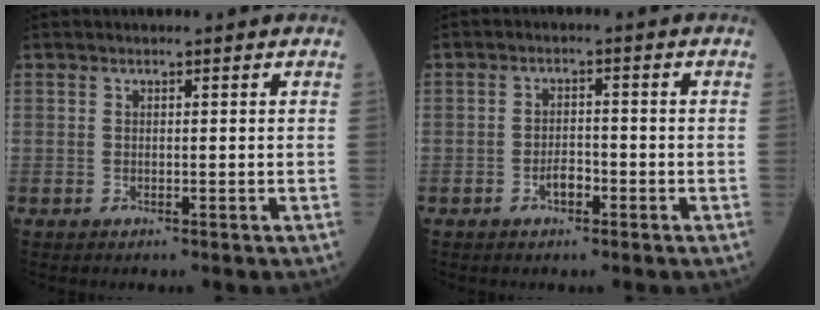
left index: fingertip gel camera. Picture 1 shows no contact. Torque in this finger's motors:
{"motor_torque": [-0.03, 0.04, 0.02, 0.01]}